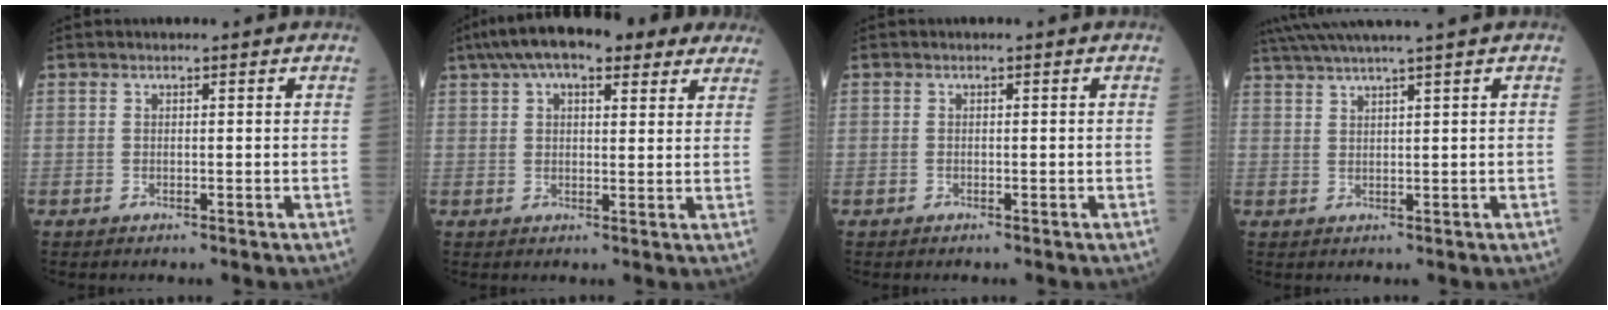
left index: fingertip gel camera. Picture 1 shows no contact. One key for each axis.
{"total": 16.3, "fx": 11.7, "fy": 5.8, "fz": 9.9, "tx": -0.159, "ty": 0.067, "tz": 0.168}
{"total": 0.0}
{"total": 9.1, "fx": 7.7, "fy": -1.6, "fz": 4.6, "tx": -0.077, "ty": 0.026, "tz": 0.125}